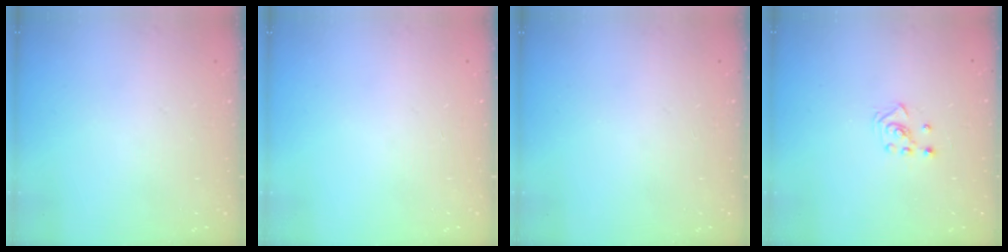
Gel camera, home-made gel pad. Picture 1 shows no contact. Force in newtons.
{"total": 0.0}
{"total": 0.0}
{"total": 2.3, "press": 2.2, "slide": 0.8}